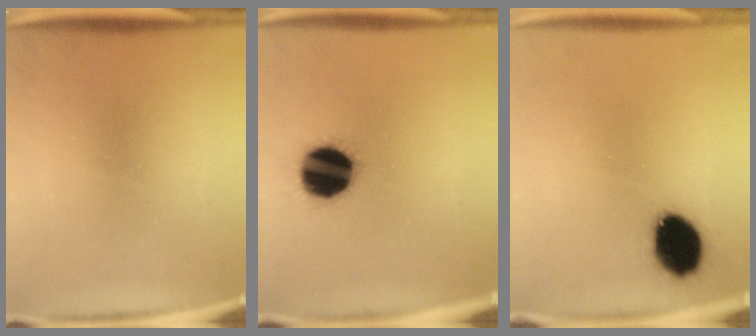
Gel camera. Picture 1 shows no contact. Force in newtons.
{"total": 17.1}
{"total": 13.2}